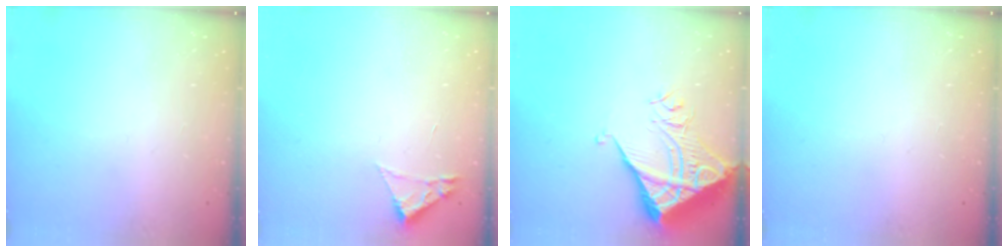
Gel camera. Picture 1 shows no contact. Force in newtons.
{"total": 1.8, "press": 1.8, "slide": 0.2}
{"total": 10.6, "press": 10.6, "slide": 1.1}
{"total": 0.0}